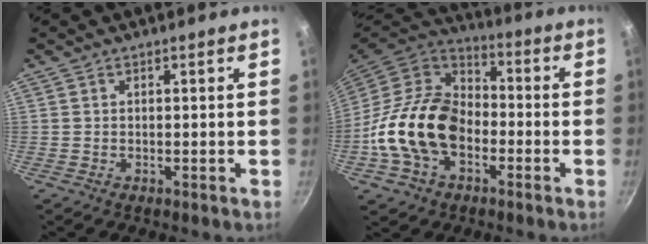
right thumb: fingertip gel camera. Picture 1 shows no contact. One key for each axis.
{"total": 20.0, "fx": -4.8, "fy": 13.9, "fz": 13.5, "tx": -0.225, "ty": 0.044, "tz": -0.104}